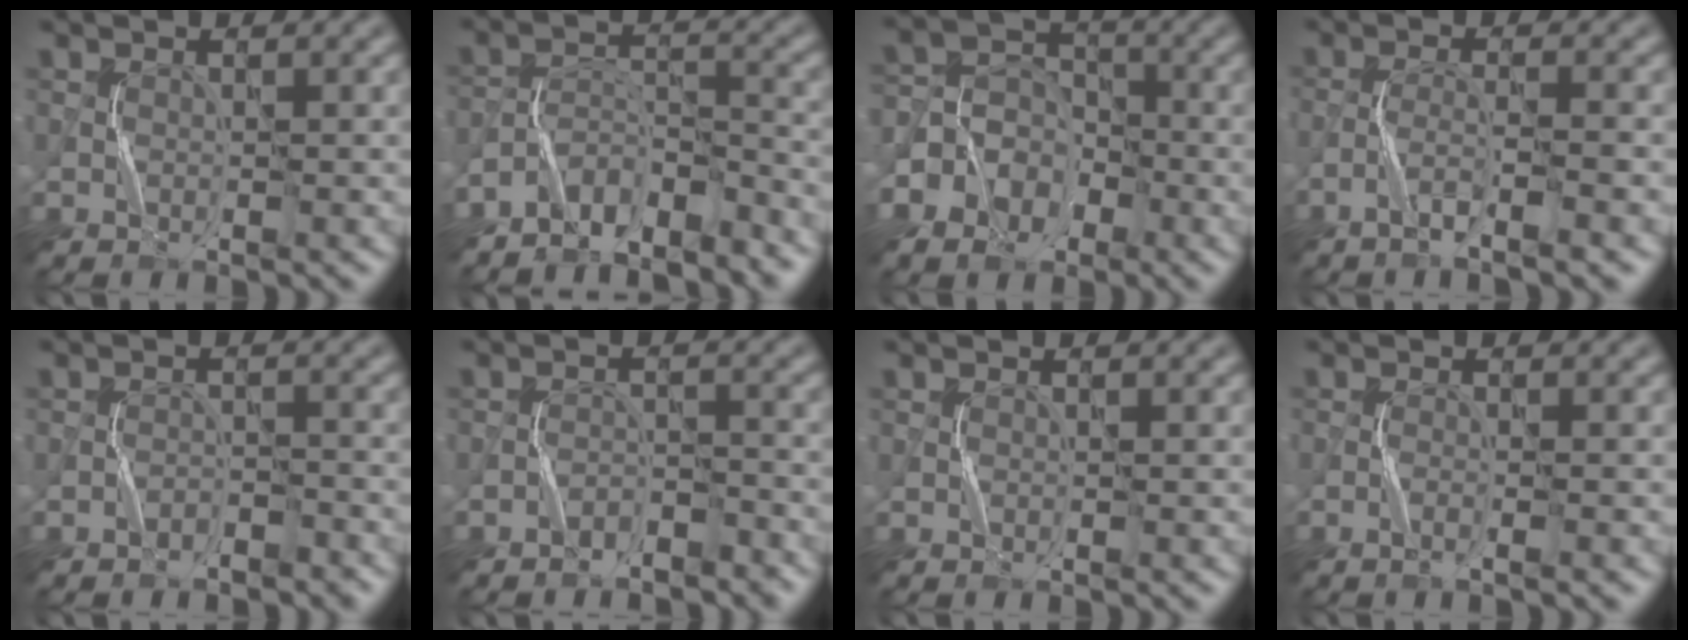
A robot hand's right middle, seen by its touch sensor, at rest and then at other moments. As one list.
[{"total": 5.8, "force": [-5.1, 1.8, 2.0], "torque": [-0.033, -0.002, -0.096]}, {"total": 5.9, "force": [-2.9, 4.7, 1.9], "torque": [-0.029, 0.011, -0.076]}, {"total": 2.9, "force": [-1.9, 0.0, 2.1], "torque": [-0.040, 0.005, -0.043]}, {"total": 1.5, "force": [-1.3, 0.5, 0.4], "torque": [-0.004, 0.006, -0.022]}, {"total": 2.3, "force": [-2.0, 0.8, 0.6], "torque": [-0.009, 0.007, -0.038]}, {"total": 0.0}, {"total": 1.0, "force": [-0.6, -0.2, 0.8], "torque": [-0.017, 0.002, -0.012]}]